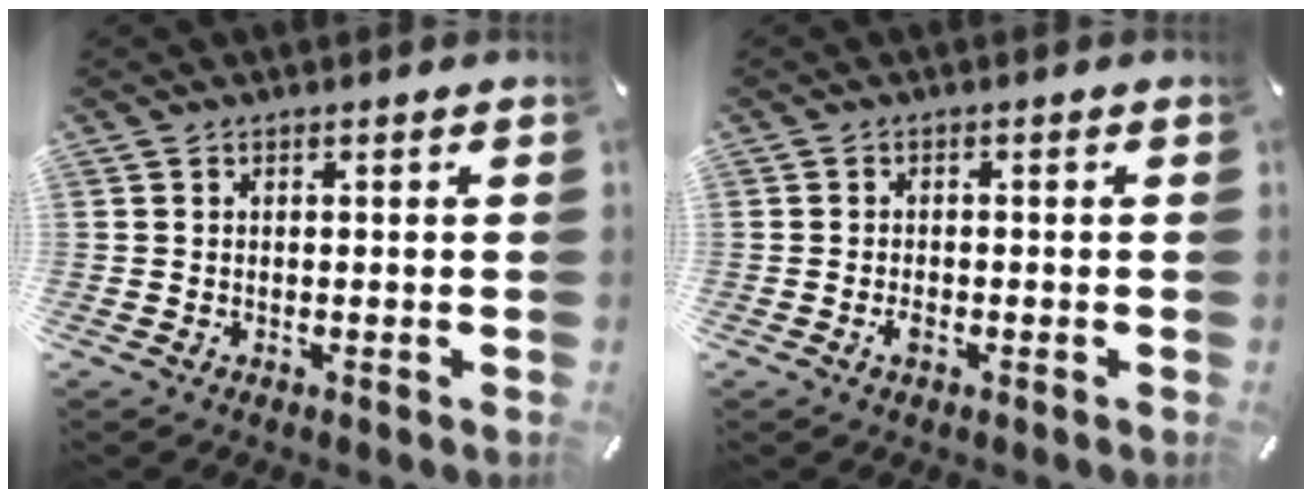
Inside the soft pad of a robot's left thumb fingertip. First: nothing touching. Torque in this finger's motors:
{"motor_torque": [0.02, 0.48, 0.02, -0.01, 0.00]}